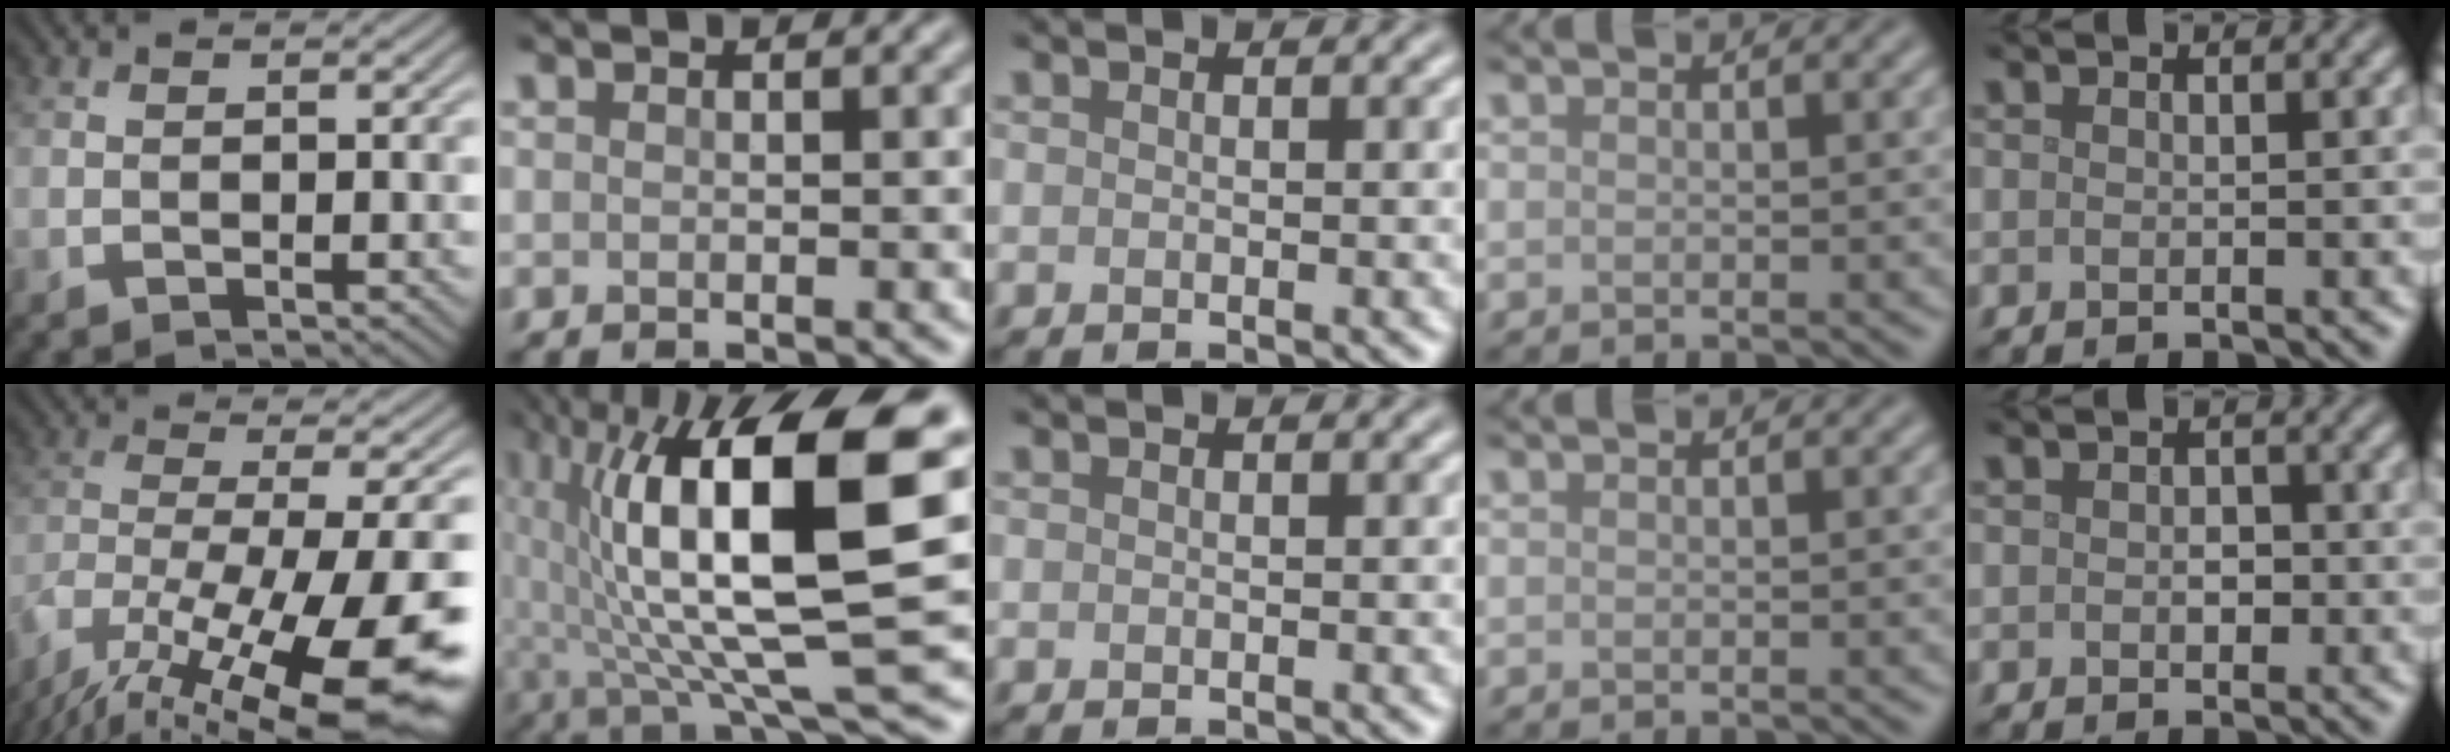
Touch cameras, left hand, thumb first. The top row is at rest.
{"thumb": {"total": 17.8, "force": [-11.4, 4.6, 12.9], "torque": [-0.238, -0.048, -0.172]}, "index": {"total": 16.3, "force": [2.9, 5.6, 15.1], "torque": [-0.267, -0.007, 0.048]}, "little": {"total": 1.4, "force": [-0.1, 1.0, 0.9], "torque": [-0.013, -0.003, -0.004]}}